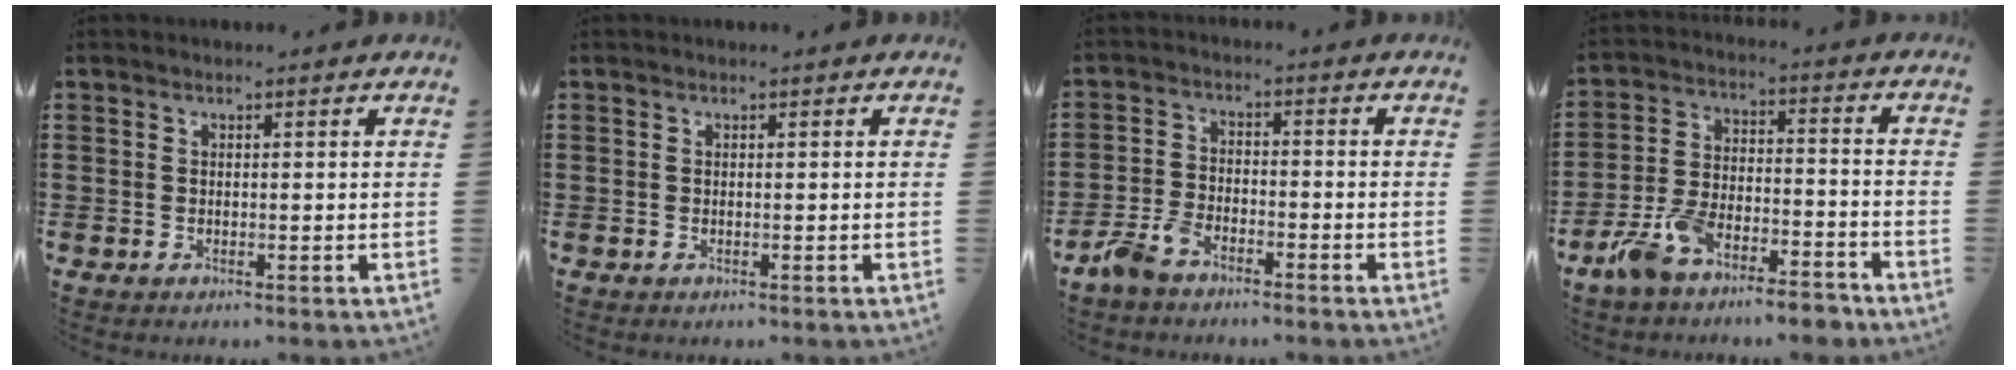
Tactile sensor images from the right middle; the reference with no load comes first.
{"total": 0.0}
{"total": 4.4, "force": [-3.8, 1.5, 1.9], "torque": [-0.051, 0.008, -0.077]}
{"total": 8.0, "force": [-6.9, 1.8, 3.7], "torque": [-0.082, 0.012, -0.136]}